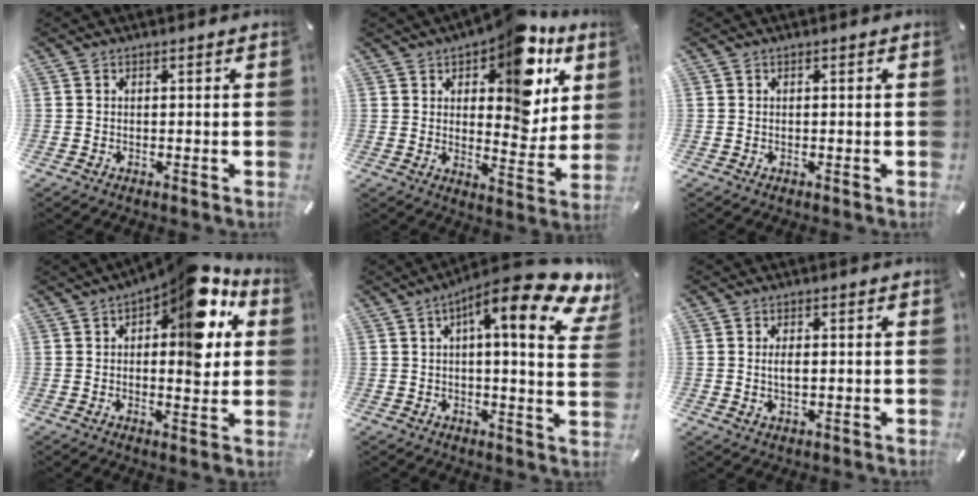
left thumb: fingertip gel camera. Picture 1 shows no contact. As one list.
[{"total": 17.2, "force": [9.8, 8.7, 11.3], "torque": [-0.146, -0.065, 0.164]}, {"total": 0.0}, {"total": 17.6, "force": [7.9, 7.6, 13.9], "torque": [-0.158, -0.067, 0.121]}, {"total": 18.1, "force": [8.6, 4.1, 15.3], "torque": [-0.227, -0.053, 0.127]}, {"total": 3.0, "force": [0.3, 1.6, 2.5], "torque": [-0.059, 0.001, 0.001]}]